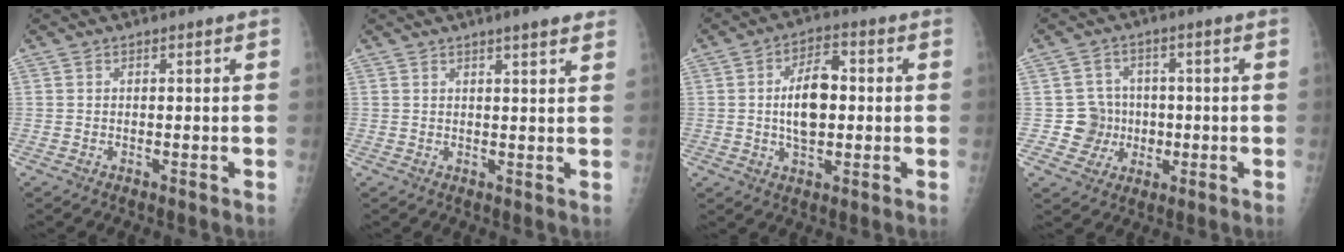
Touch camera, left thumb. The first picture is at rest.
{"total": 5.1, "force": [3.6, 0.6, 3.6], "torque": [-0.040, -0.006, 0.046]}
{"total": 9.5, "force": [0.1, 5.4, 7.9], "torque": [-0.116, 0.010, 0.001]}
{"total": 6.4, "force": [-0.6, 6.3, 0.6], "torque": [0.032, 0.017, -0.007]}